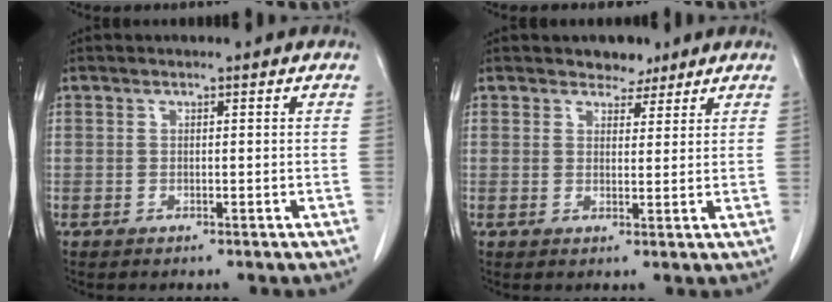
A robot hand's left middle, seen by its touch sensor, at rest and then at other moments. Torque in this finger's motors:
{"motor_torque": [0.52, -0.49, -0.05, 0.01]}